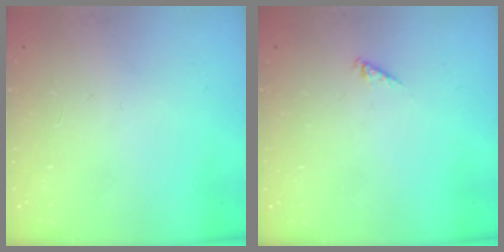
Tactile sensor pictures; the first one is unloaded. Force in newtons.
{"total": 0.9, "press": 0.8, "slide": 0.3}